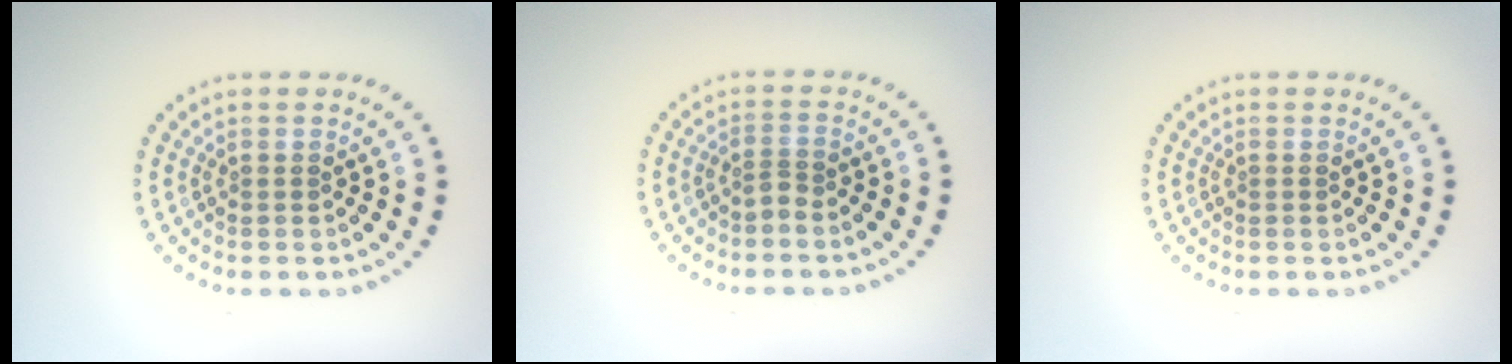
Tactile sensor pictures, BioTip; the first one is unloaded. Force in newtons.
{"total": 0.8, "press": 0.4, "slide": 0.7}
{"total": 0.0}